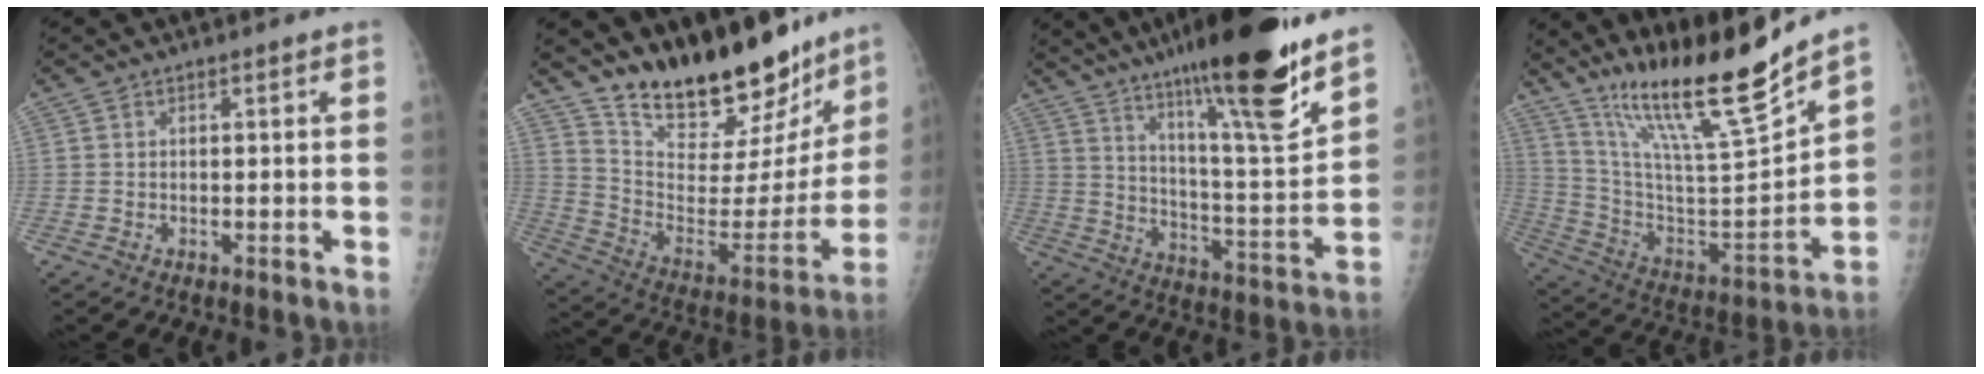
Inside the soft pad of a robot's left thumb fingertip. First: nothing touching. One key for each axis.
{"total": 24.4, "fx": 20.2, "fy": 8.7, "fz": 10.6, "tx": -0.128, "ty": -0.113, "tz": 0.314}
{"total": 24.1, "fx": 16.9, "fy": 2.7, "fz": 17.0, "tx": -0.247, "ty": -0.073, "tz": 0.272}
{"total": 21.9, "fx": 17.5, "fy": 1.1, "fz": 13.1, "tx": -0.193, "ty": -0.096, "tz": 0.319}